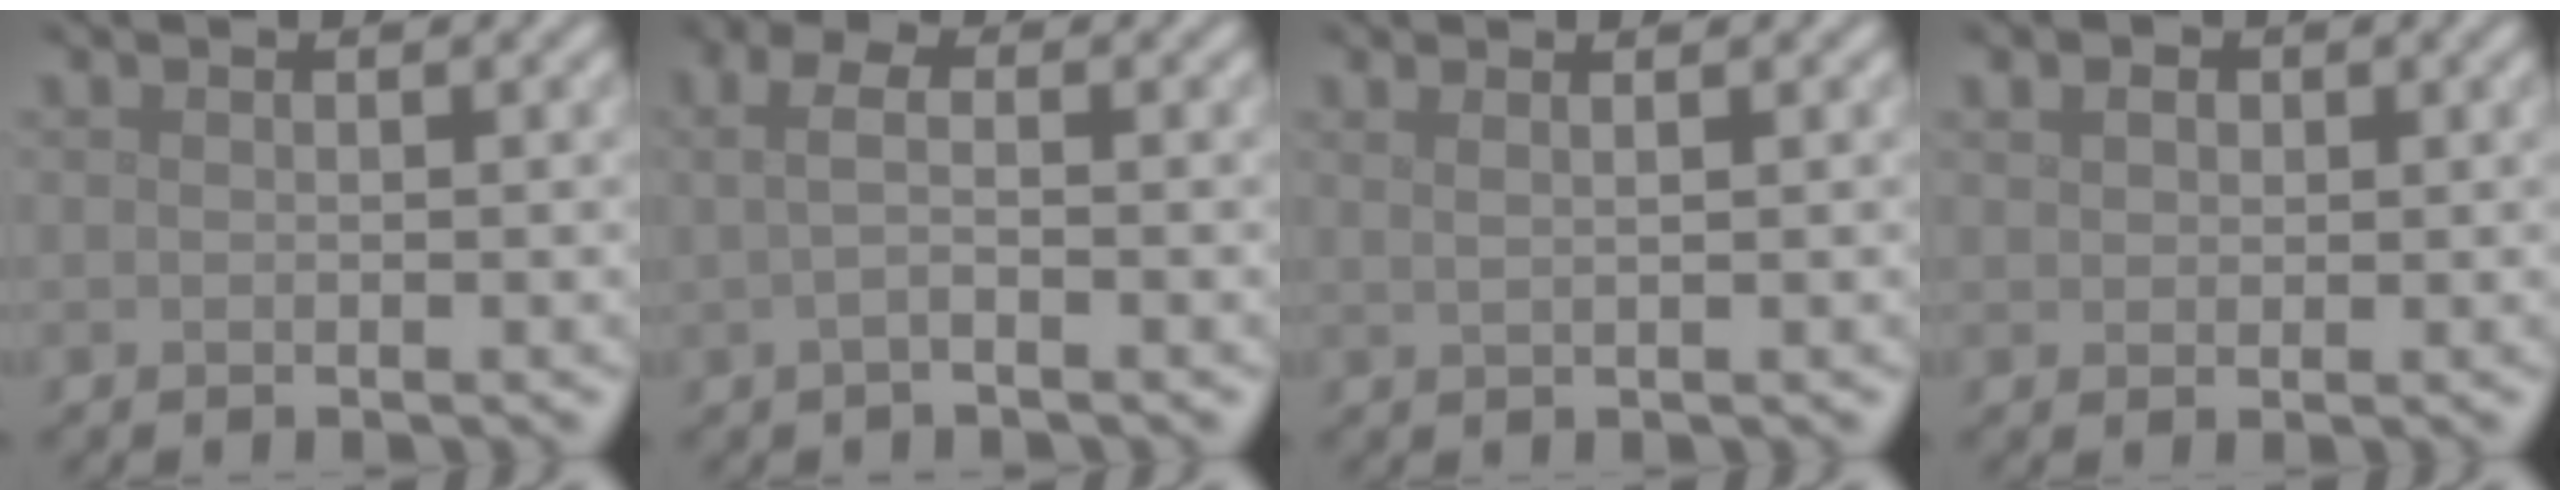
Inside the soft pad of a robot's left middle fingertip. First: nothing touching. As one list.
[{"total": 2.1, "force": [-0.1, 0.8, 2.0], "torque": [-0.042, 0.002, -0.006]}, {"total": 2.8, "force": [1.5, 1.4, 2.0], "torque": [-0.007, 0.008, -0.008]}, {"total": 1.9, "force": [1.0, 1.4, 0.8], "torque": [-0.019, 0.011, 0.008]}]